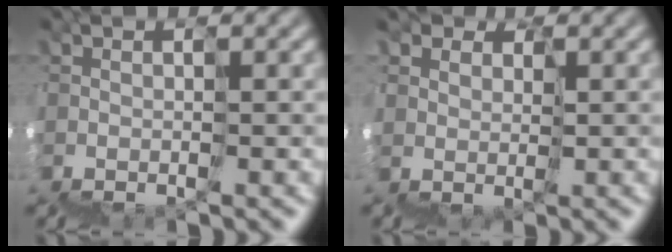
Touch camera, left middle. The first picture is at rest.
{"total": 4.3, "force": [3.0, 3.0, -0.1], "torque": [-0.002, 0.023, 0.052]}